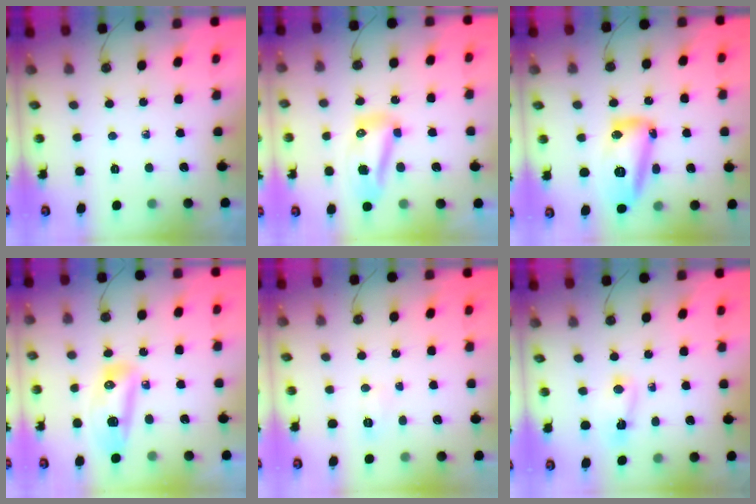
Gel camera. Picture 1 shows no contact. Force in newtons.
{"total": 9.5, "press": 9.5, "slide": 1.0}
{"total": 22.0, "press": 19.3, "slide": 10.7}
{"total": 14.2, "press": 11.9, "slide": 7.8}
{"total": 5.5, "press": 5.5, "slide": 0.6}
{"total": 2.4, "press": 2.3, "slide": 0.6}